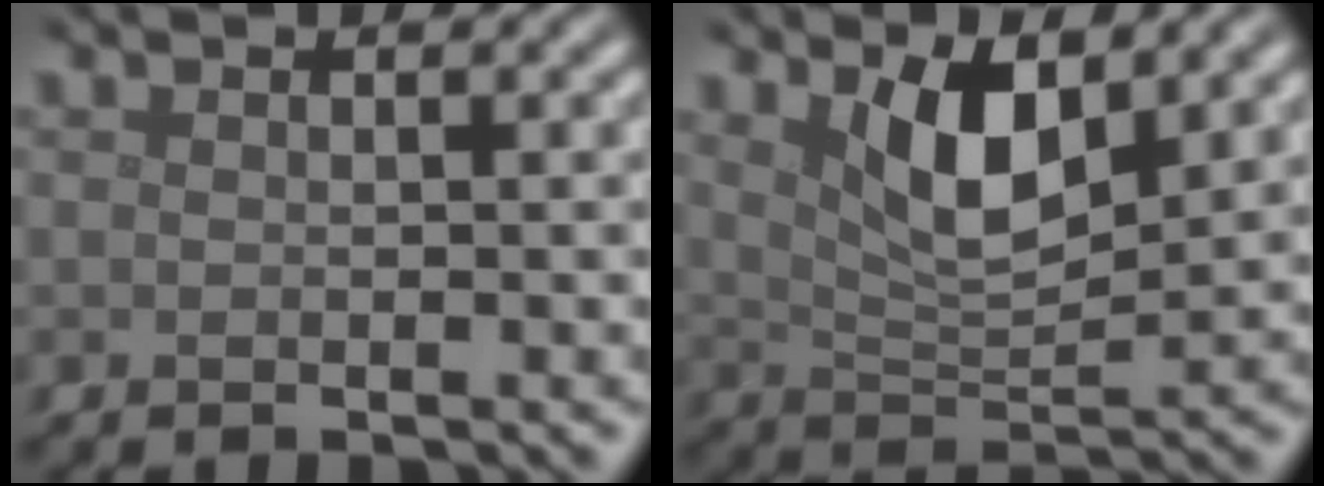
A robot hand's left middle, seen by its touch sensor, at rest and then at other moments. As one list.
[{"total": 5.1, "force": [2.4, 1.9, 4.0], "torque": [-0.081, -0.007, 0.047]}]